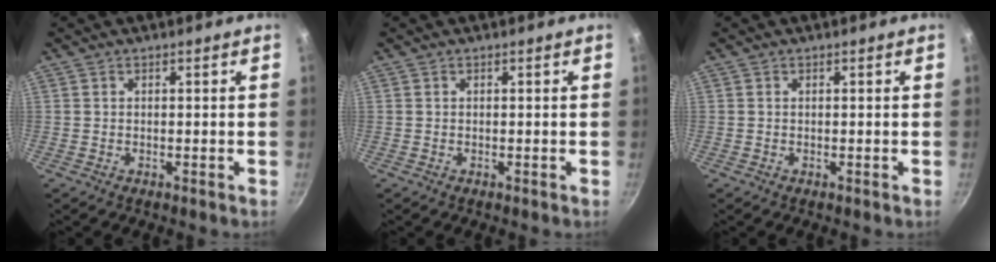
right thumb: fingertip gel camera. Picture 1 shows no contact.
{"total": 0.0}
{"total": 0.0}